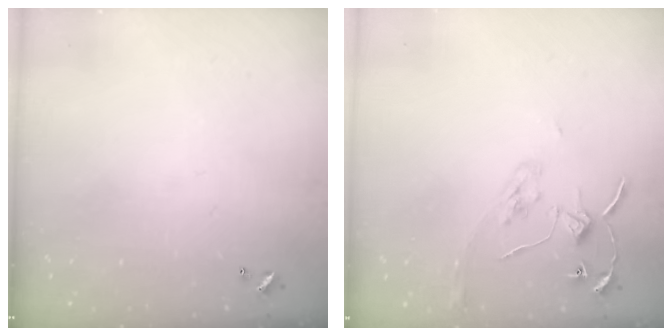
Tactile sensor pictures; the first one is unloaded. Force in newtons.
{"total": 7.8, "press": 7.8, "slide": 0.3}